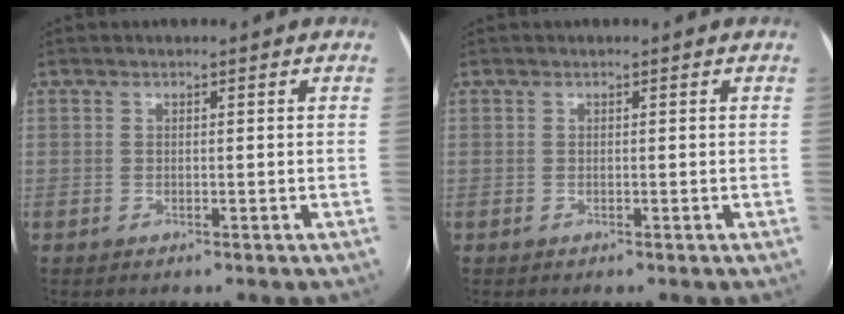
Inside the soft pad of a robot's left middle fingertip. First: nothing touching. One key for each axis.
{"total": 0.0}